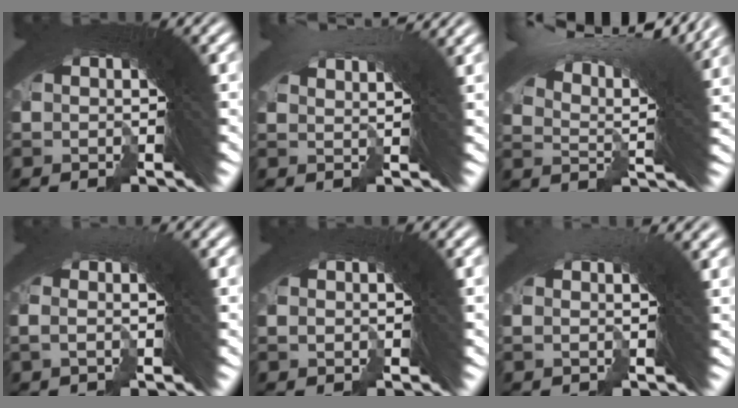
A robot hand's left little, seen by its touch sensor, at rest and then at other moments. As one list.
[{"total": 3.8, "force": [3.0, -0.7, 2.1], "torque": [-0.013, 0.019, 0.046]}, {"total": 10.0, "force": [6.4, 2.1, 7.3], "torque": [-0.100, 0.033, 0.089]}, {"total": 1.4, "force": [-0.2, -0.4, 1.4], "torque": [-0.009, 0.023, -0.016]}, {"total": 0.9, "force": [-0.5, -0.6, -0.5], "torque": [0.017, 0.002, -0.006]}, {"total": 2.2, "force": [0.7, 0.2, 2.1], "torque": [-0.006, 0.030, -0.007]}]